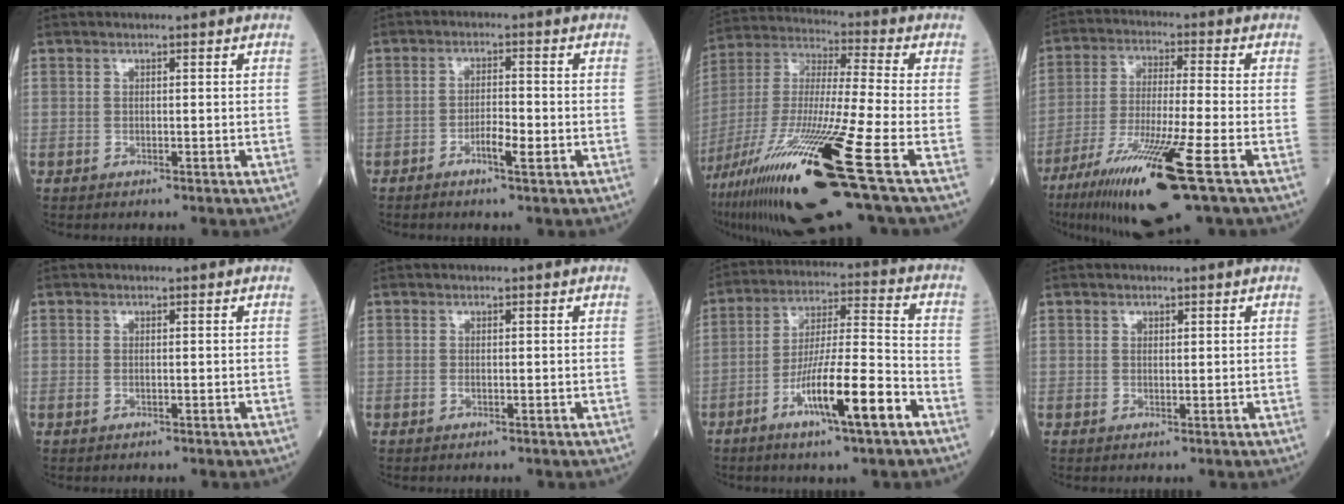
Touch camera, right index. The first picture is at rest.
{"total": 5.4, "force": [-2.2, 1.0, 4.9], "torque": [-0.087, 0.001, -0.039]}
{"total": 26.3, "force": [-12.9, 1.3, 22.9], "torque": [-0.449, -0.062, -0.233]}
{"total": 16.3, "force": [-8.5, 0.4, 13.9], "torque": [-0.263, -0.044, -0.151]}
{"total": 0.6, "force": [-0.1, 0.3, 0.5], "torque": [-0.013, -0.001, -0.001]}
{"total": 0.0}
{"total": 13.6, "force": [-6.4, 0.7, 11.9], "torque": [-0.212, -0.007, -0.114]}
{"total": 0.7, "force": [0.5, 0.5, 0.2], "torque": [0.003, -0.003, 0.005]}